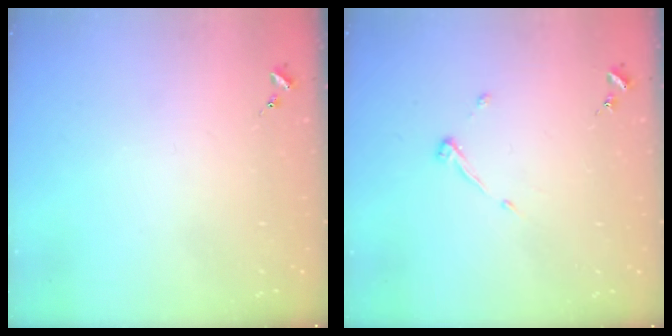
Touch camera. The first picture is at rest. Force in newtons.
{"total": 3.9, "press": 3.9, "slide": 0.6}